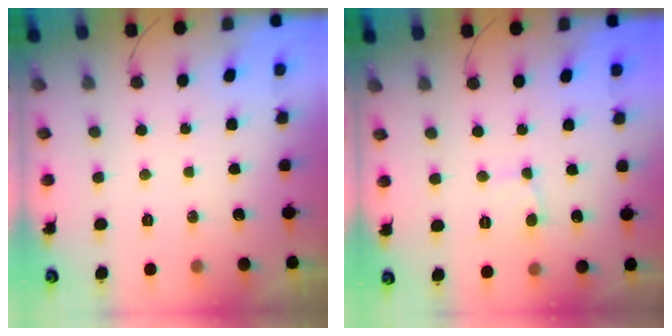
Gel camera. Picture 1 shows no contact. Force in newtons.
{"total": 2.6, "press": 2.6, "slide": 0.1}